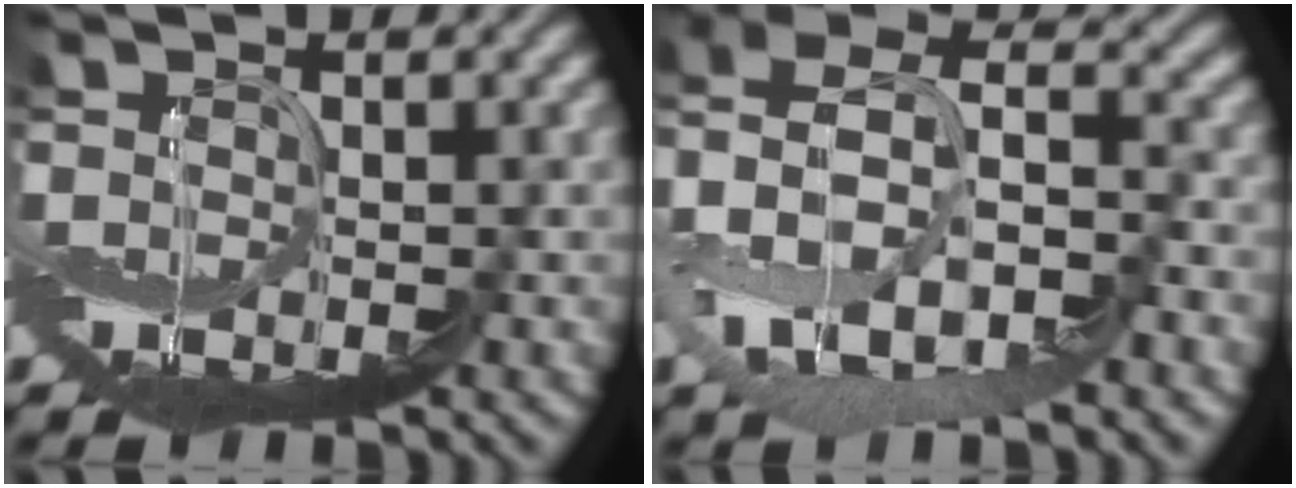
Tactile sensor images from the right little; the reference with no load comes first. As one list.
[{"total": 4.1, "force": [-0.7, 2.4, 3.3], "torque": [-0.125, 0.021, -0.013]}]